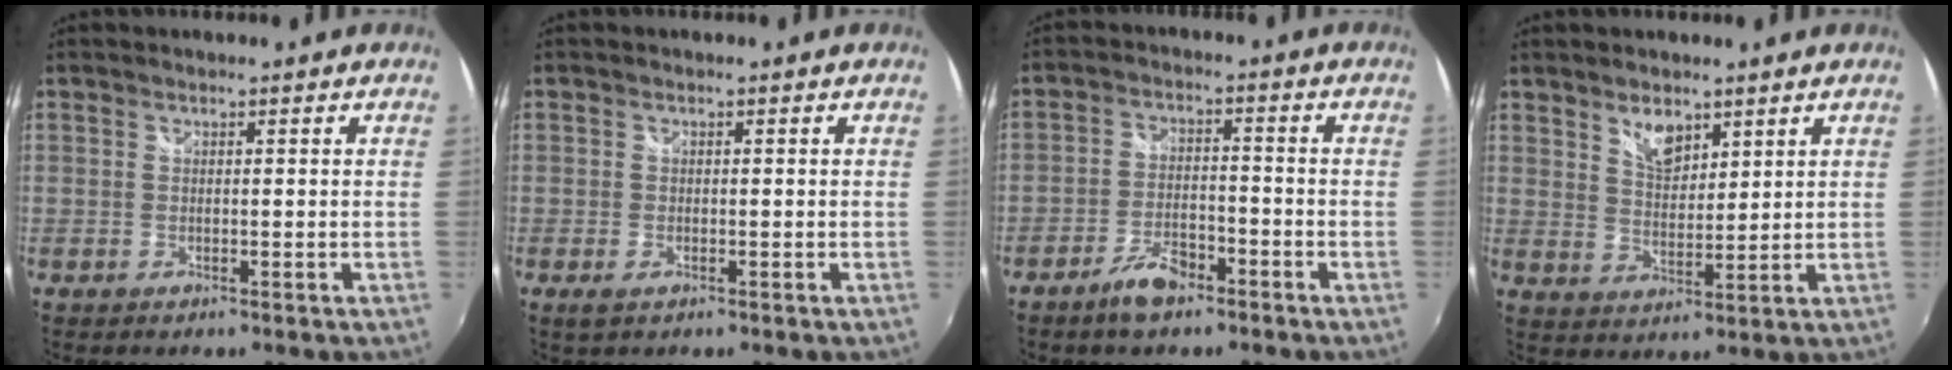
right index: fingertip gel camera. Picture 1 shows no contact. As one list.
[{"total": 1.8, "force": [-0.9, 1.0, 1.2], "torque": [-0.024, -0.006, -0.016]}, {"total": 6.6, "force": [-4.7, 2.5, 3.8], "torque": [-0.089, 0.000, -0.082]}, {"total": 5.2, "force": [3.5, 2.6, 2.9], "torque": [-0.043, 0.000, 0.064]}]